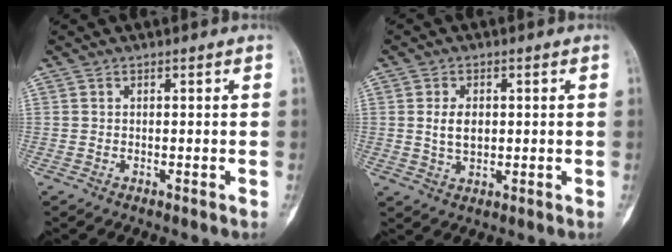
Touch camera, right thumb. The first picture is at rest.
{"total": 4.7, "force": [0.6, 3.0, 3.6], "torque": [-0.061, -0.004, 0.016]}